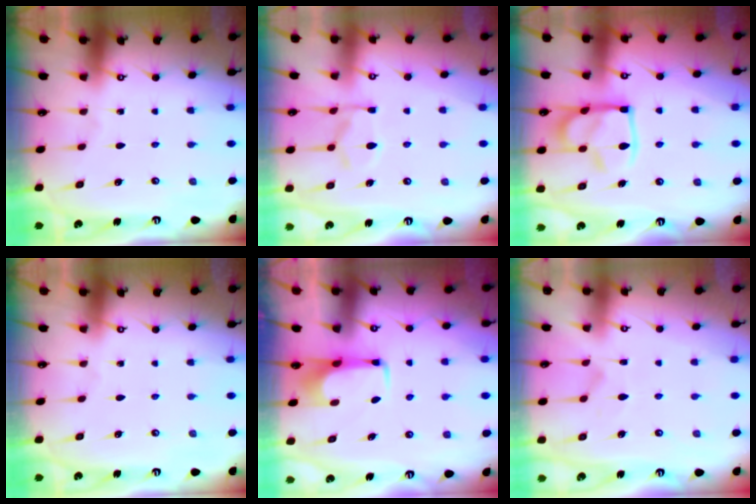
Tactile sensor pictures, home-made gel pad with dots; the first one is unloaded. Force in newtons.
{"total": 11.5, "press": 11.5, "slide": 1.3}
{"total": 14.3, "press": 14.2, "slide": 1.5}
{"total": 0.0}
{"total": 1.6, "press": 1.5, "slide": 0.5}
{"total": 4.0, "press": 3.7, "slide": 1.3}